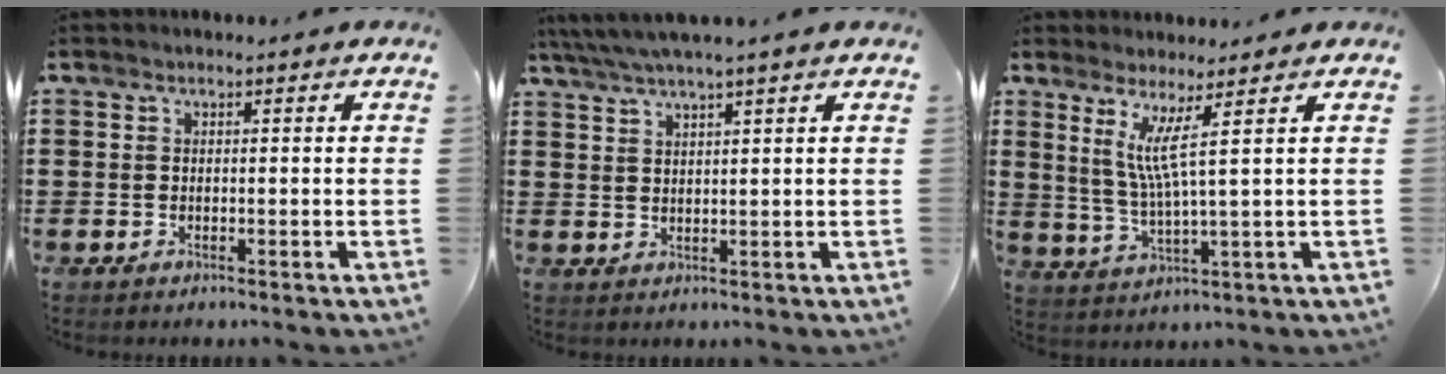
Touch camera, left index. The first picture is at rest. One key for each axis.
{"total": 3.3, "fx": 2.7, "fy": -0.6, "fz": 1.9, "tx": -0.044, "ty": -0.004, "tz": 0.047}
{"total": 6.4, "fx": 2.8, "fy": -0.5, "fz": 5.7, "tx": -0.127, "ty": -0.016, "tz": 0.046}